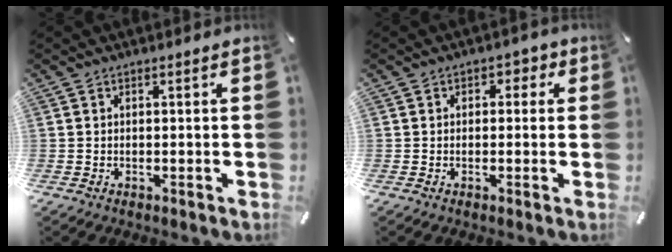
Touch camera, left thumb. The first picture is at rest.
{"total": 2.0, "force": [-0.2, 1.8, 1.0], "torque": [-0.005, 0.004, -0.011]}